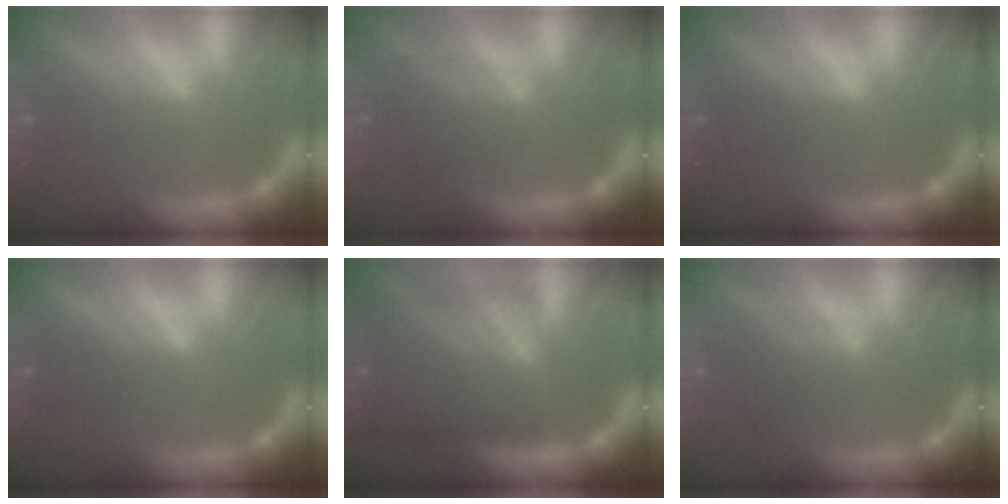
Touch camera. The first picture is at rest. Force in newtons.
{"total": 3.0}
{"total": 1.0}
{"total": 1.5}
{"total": 10.1}
{"total": 2.5}